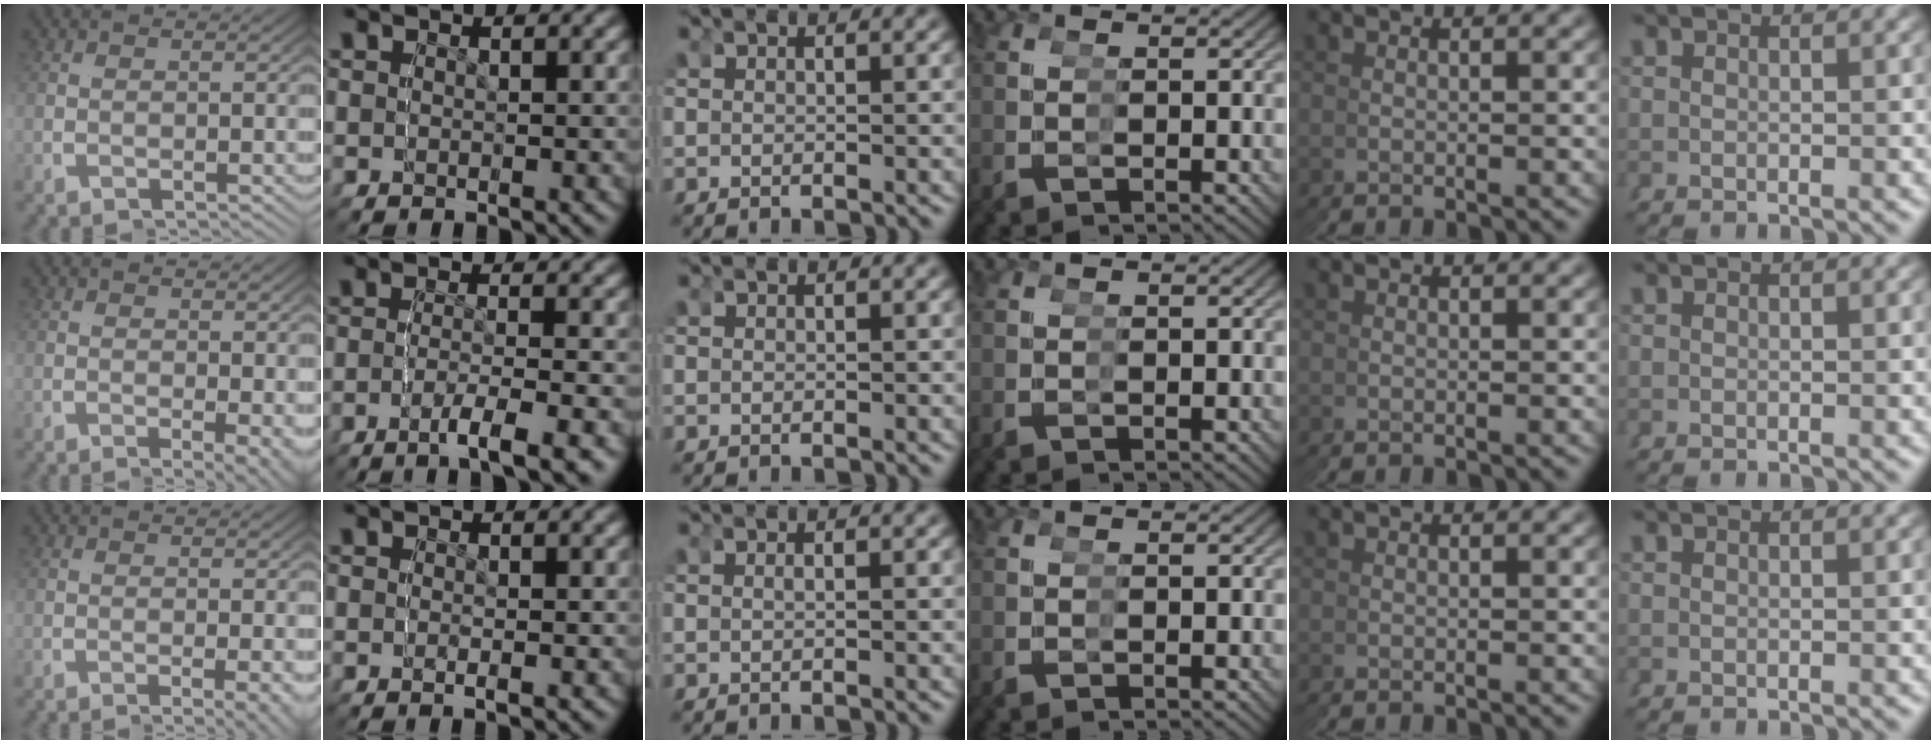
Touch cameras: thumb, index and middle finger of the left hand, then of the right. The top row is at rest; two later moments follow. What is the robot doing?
{"motion": "grasp_and_lifting", "object": "condiment"}